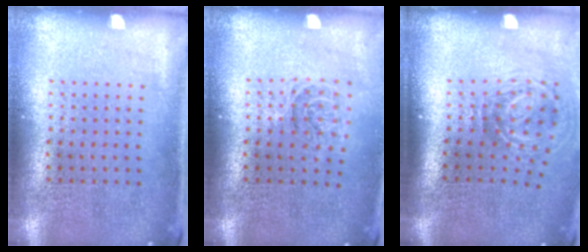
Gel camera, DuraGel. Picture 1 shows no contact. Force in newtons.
{"total": 1.4, "press": 1.1, "slide": 0.8}
{"total": 2.1, "press": 1.3, "slide": 1.7}